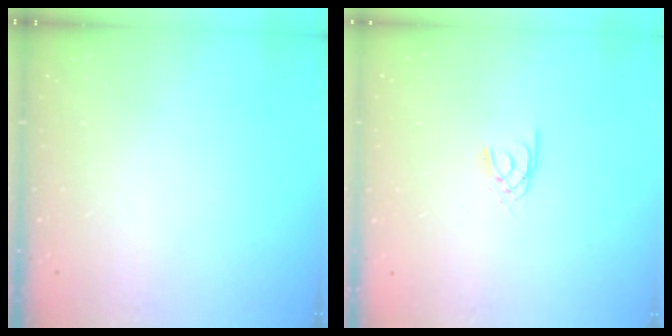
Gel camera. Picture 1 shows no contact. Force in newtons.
{"total": 1.7, "press": 1.7, "slide": 0.3}